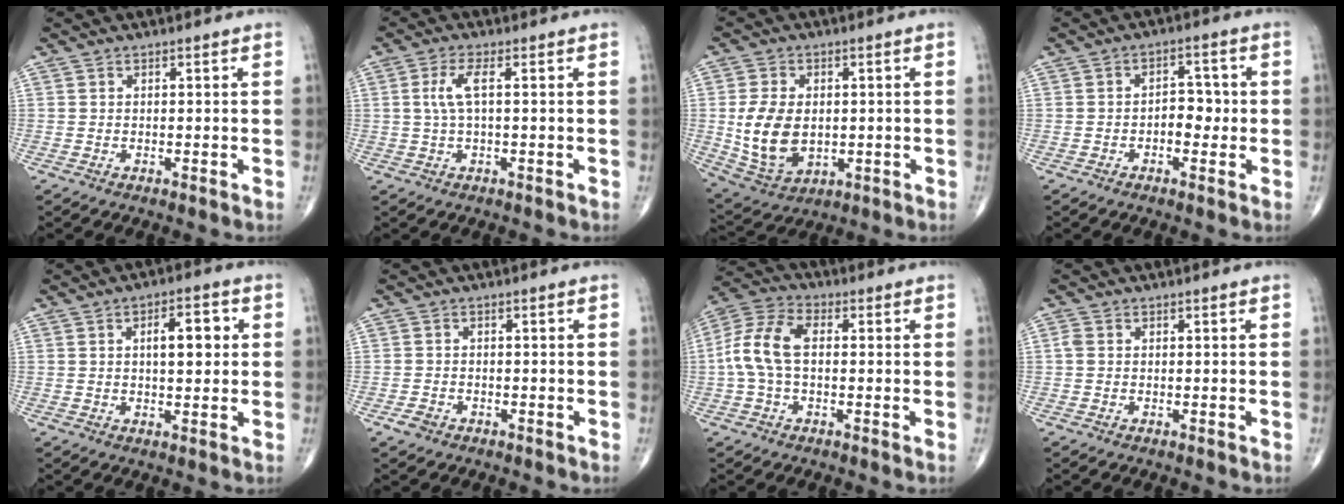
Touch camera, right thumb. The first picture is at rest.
{"total": 4.0, "force": [0.5, 1.1, 3.9], "torque": [-0.103, 0.011, 0.010]}
{"total": 12.0, "force": [-0.2, 8.1, 8.8], "torque": [-0.155, -0.008, 0.013]}
{"total": 4.5, "force": [-0.7, 2.9, 3.4], "torque": [-0.024, 0.015, -0.017]}
{"total": 6.9, "force": [1.3, 3.0, 6.0], "torque": [-0.071, 0.005, 0.017]}
{"total": 1.9, "force": [-1.1, 1.4, 0.8], "torque": [-0.016, 0.008, -0.018]}
{"total": 10.3, "force": [0.1, 6.2, 8.3], "torque": [-0.181, 0.031, -0.005]}
{"total": 1.2, "force": [0.1, 0.9, 0.8], "torque": [-0.020, 0.003, 0.000]}